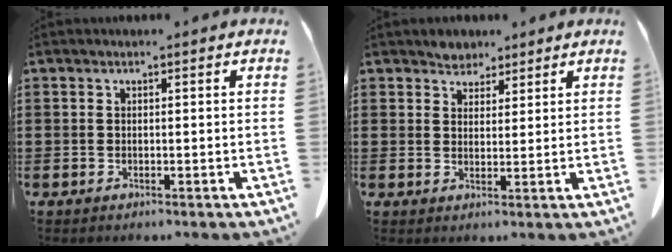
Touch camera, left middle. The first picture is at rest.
{"total": 3.1, "force": [2.8, 1.4, 0.0], "torque": [-0.011, 0.002, 0.055]}